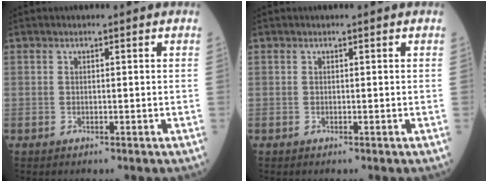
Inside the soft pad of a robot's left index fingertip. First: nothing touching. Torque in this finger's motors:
{"motor_torque": [0.00, 0.00, 0.00, 0.00]}